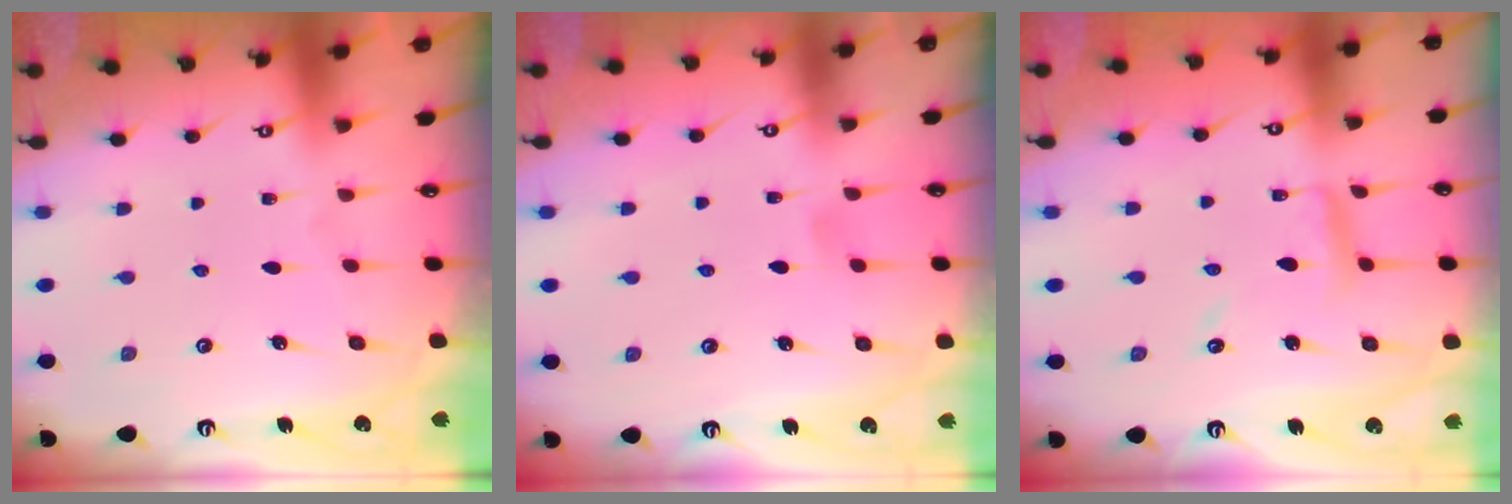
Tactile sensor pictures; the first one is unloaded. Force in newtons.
{"total": 3.2, "press": 3.1, "slide": 0.5}
{"total": 7.8, "press": 7.8, "slide": 0.4}